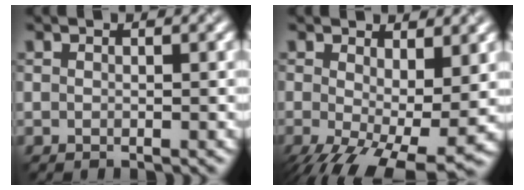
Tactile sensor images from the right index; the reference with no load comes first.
{"total": 10.2, "force": [-2.8, 4.6, 8.7], "torque": [-0.161, -0.035, -0.030]}